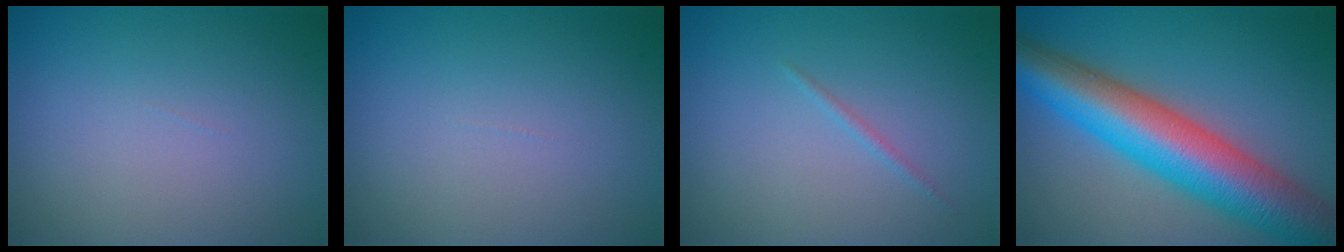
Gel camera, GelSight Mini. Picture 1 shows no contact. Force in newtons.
{"total": 0.0}
{"total": 0.6, "press": 0.6, "slide": 0.0}
{"total": 11.9, "press": 11.9, "slide": 0.1}